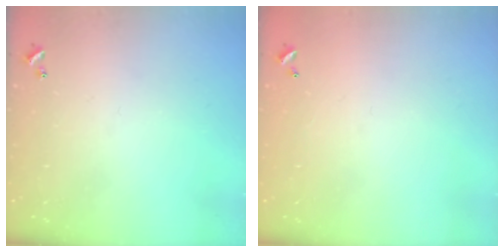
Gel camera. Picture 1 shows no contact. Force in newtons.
{"total": 2.8, "press": 2.8, "slide": 0.1}